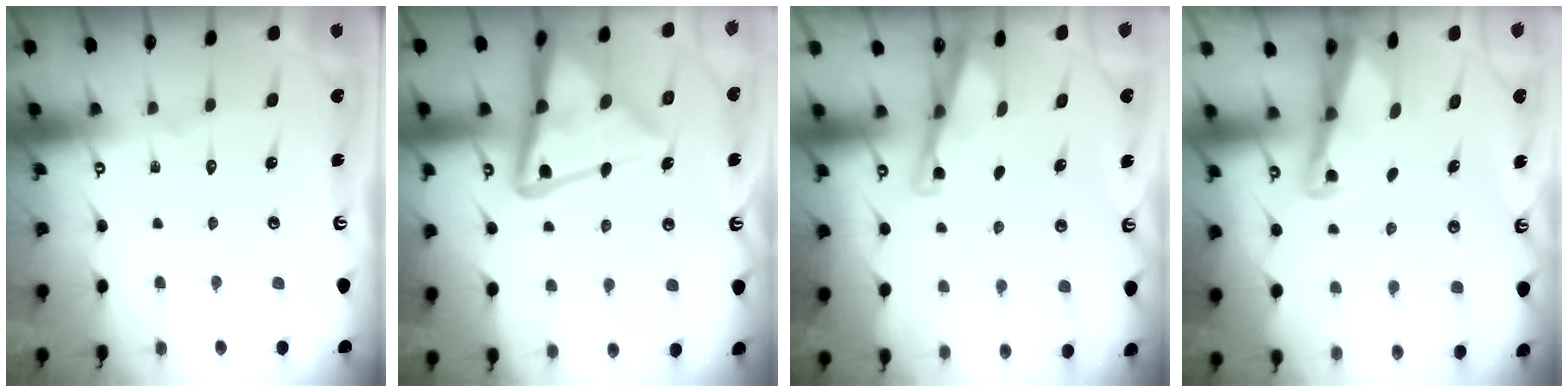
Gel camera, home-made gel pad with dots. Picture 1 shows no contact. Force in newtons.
{"total": 17.7, "press": 17.6, "slide": 1.8}
{"total": 2.9, "press": 2.9, "slide": 0.2}
{"total": 2.7, "press": 2.7, "slide": 0.6}